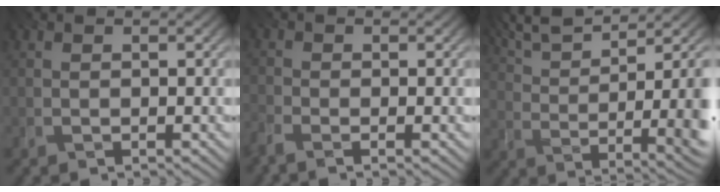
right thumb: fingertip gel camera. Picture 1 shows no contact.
{"total": 2.4, "force": [-2.1, 0.7, 0.9], "torque": [-0.028, -0.003, -0.053]}
{"total": 11.2, "force": [5.2, 3.2, 9.4], "torque": [-0.169, 0.018, 0.097]}